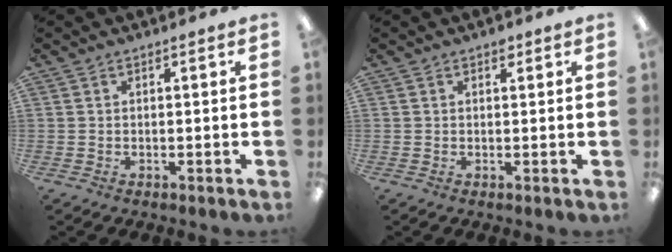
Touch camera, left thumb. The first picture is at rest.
{"total": 1.4, "force": [0.9, 0.8, 0.7], "torque": [0.001, -0.004, 0.013]}